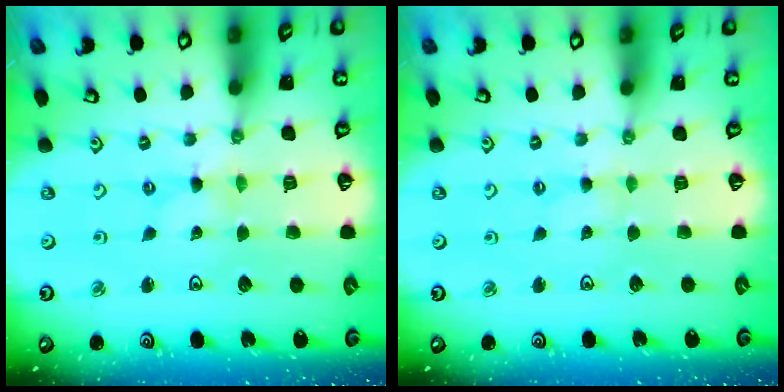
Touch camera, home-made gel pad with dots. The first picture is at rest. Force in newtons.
{"total": 1.7, "press": 1.7, "slide": 0.3}